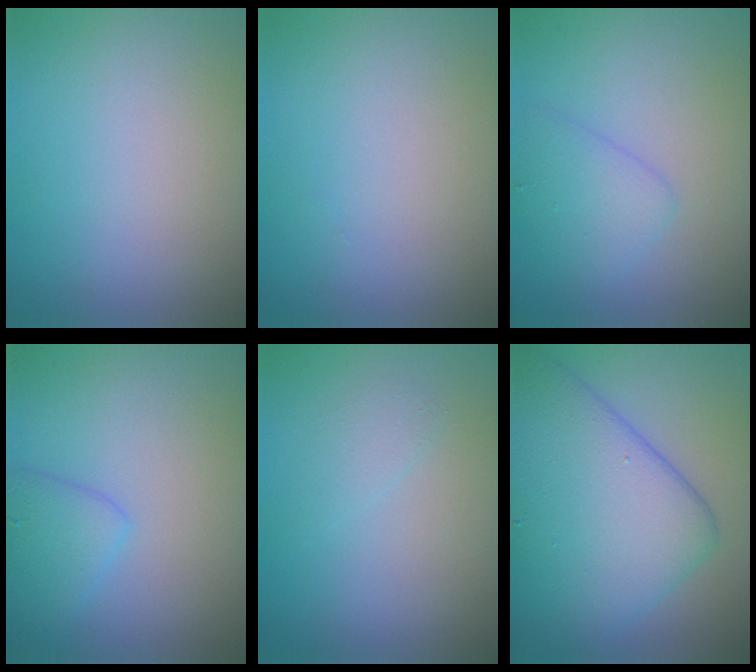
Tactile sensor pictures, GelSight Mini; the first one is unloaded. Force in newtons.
{"total": 0.0}
{"total": 2.6, "press": 2.6, "slide": 0.1}
{"total": 2.2, "press": 2.2, "slide": 0.1}
{"total": 0.9, "press": 0.9, "slide": 0.1}
{"total": 10.6, "press": 10.6, "slide": 0.3}